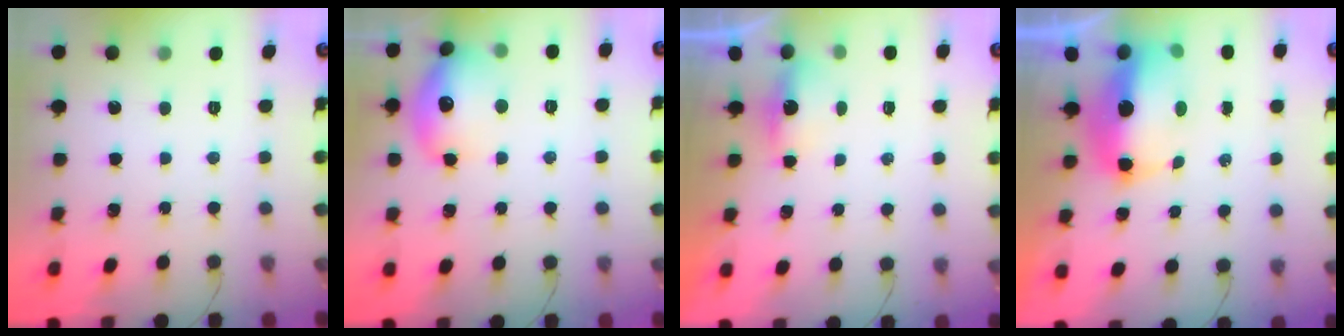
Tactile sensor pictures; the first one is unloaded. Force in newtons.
{"total": 15.8, "press": 15.8, "slide": 1.5}
{"total": 3.1, "press": 2.9, "slide": 1.1}
{"total": 12.4, "press": 12.4, "slide": 1.3}